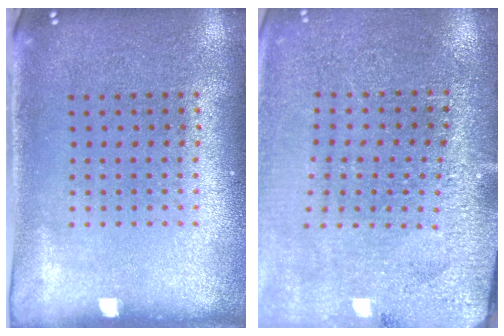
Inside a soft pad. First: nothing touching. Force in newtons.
{"total": 3.0, "press": 3.0, "slide": 0.4}